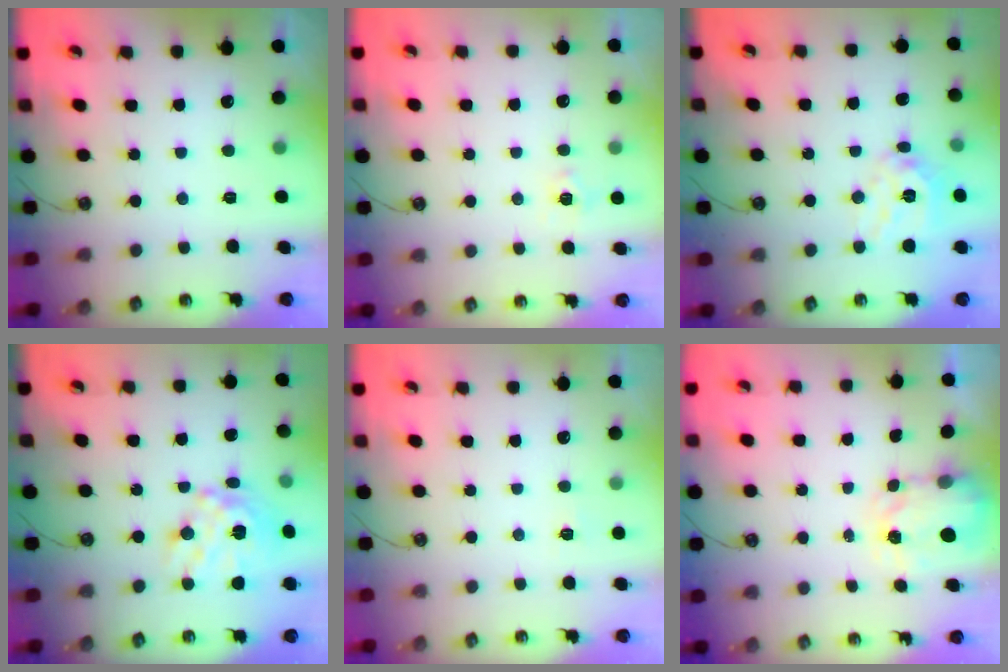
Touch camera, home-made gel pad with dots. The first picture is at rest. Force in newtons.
{"total": 5.2, "press": 5.1, "slide": 0.8}
{"total": 13.1, "press": 13.0, "slide": 2.0}
{"total": 16.5, "press": 16.4, "slide": 1.5}
{"total": 3.4, "press": 3.4, "slide": 0.4}
{"total": 3.5, "press": 3.5, "slide": 0.4}